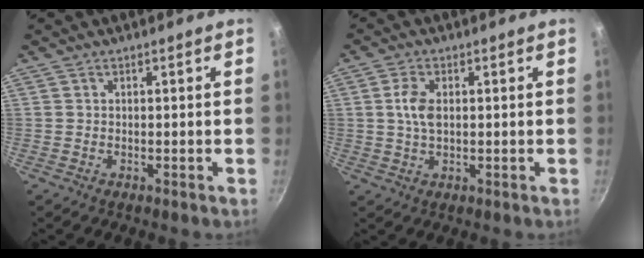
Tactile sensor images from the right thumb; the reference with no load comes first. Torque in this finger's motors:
{"motor_torque": [0.26, 0.48, 0.74, -0.13, 0.24]}